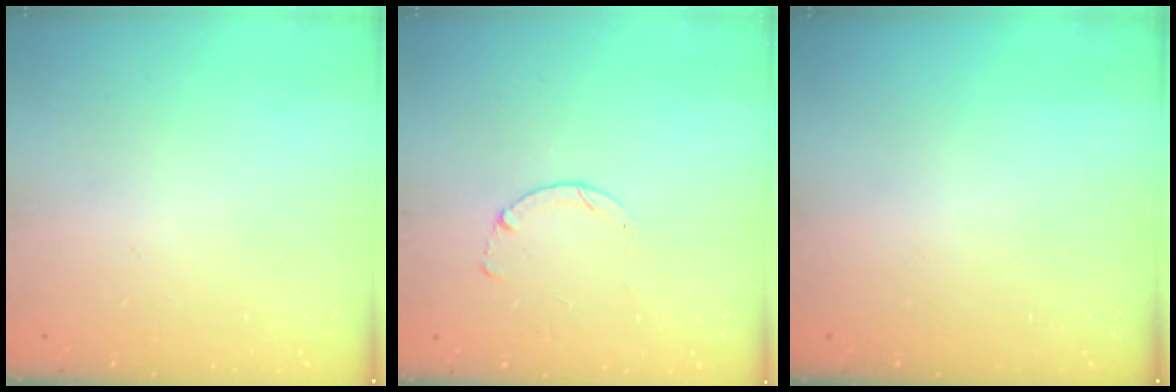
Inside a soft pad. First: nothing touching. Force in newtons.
{"total": 0.0}
{"total": 0.0}